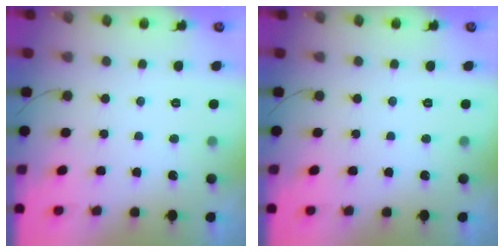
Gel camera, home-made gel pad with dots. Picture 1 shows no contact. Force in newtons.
{"total": 0.0}